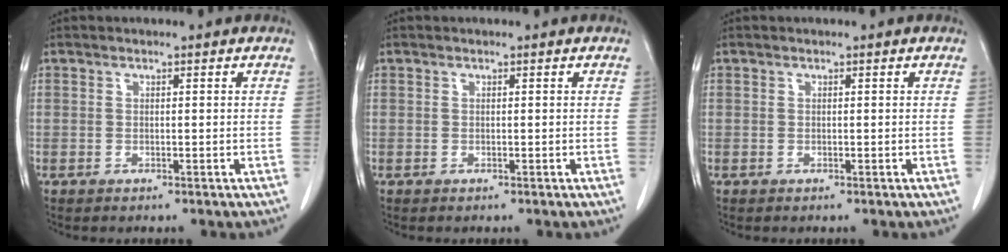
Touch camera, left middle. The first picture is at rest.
{"total": 0.0}
{"total": 0.0}